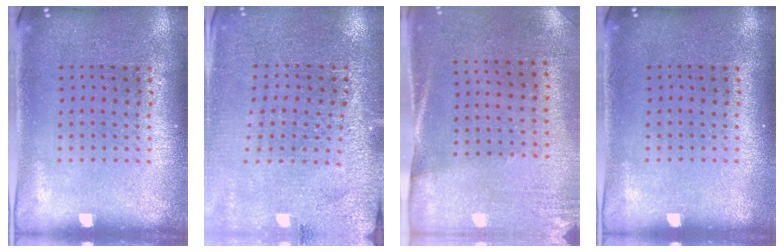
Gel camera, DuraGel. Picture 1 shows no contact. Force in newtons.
{"total": 2.8, "press": 2.8, "slide": 0.1}
{"total": 2.6, "press": 2.3, "slide": 1.3}
{"total": 0.0}